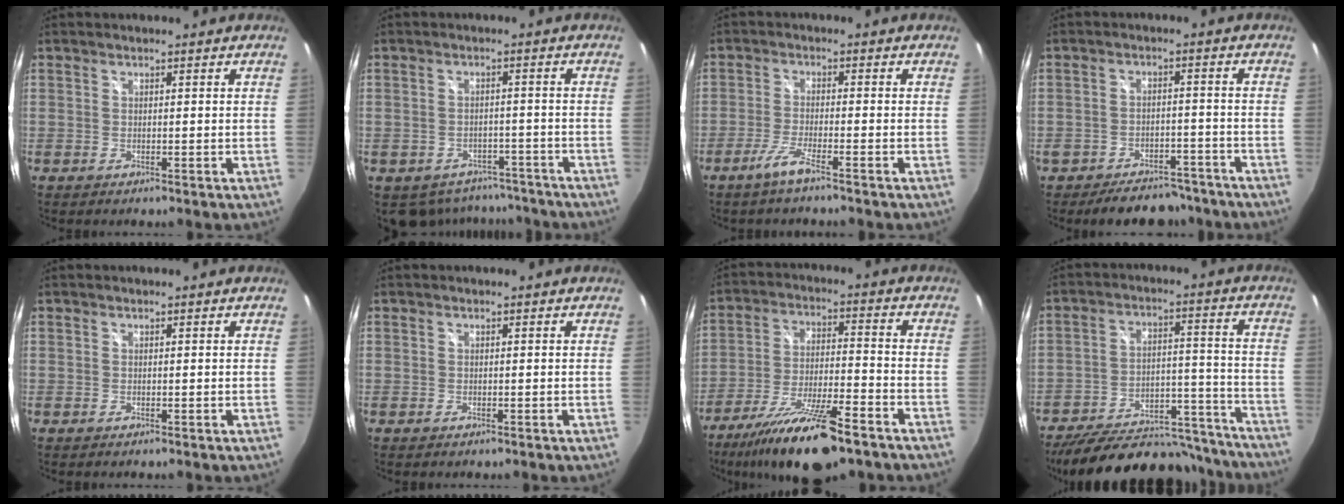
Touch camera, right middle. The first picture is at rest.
{"total": 10.1, "force": [-7.5, 6.1, 2.8], "torque": [-0.067, 0.010, -0.081]}
{"total": 4.3, "force": [-3.1, -0.1, 2.9], "torque": [-0.071, -0.005, -0.061]}
{"total": 10.6, "force": [-8.8, 4.9, 3.3], "torque": [-0.076, 0.006, -0.110]}
{"total": 0.0}
{"total": 0.0}
{"total": 18.1, "force": [-13.7, 3.8, 11.3], "torque": [-0.220, -0.037, -0.230]}
{"total": 26.5, "force": [-22.8, 9.2, 9.9], "torque": [-0.172, 0.031, -0.284]}